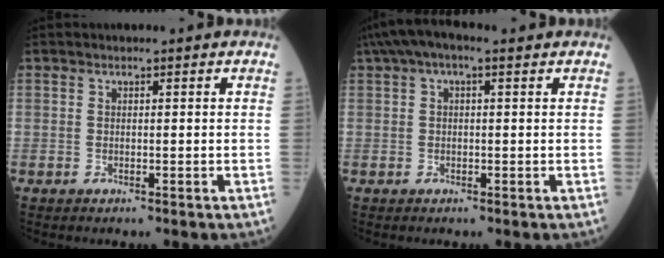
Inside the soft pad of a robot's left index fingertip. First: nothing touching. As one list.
[{"total": 5.3, "force": [3.0, 1.8, 4.0], "torque": [-0.082, 0.045, 0.047]}]